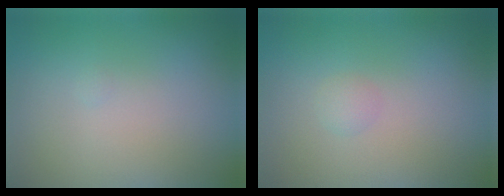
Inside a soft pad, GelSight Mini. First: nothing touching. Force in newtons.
{"total": 1.0, "press": 1.0, "slide": 0.1}